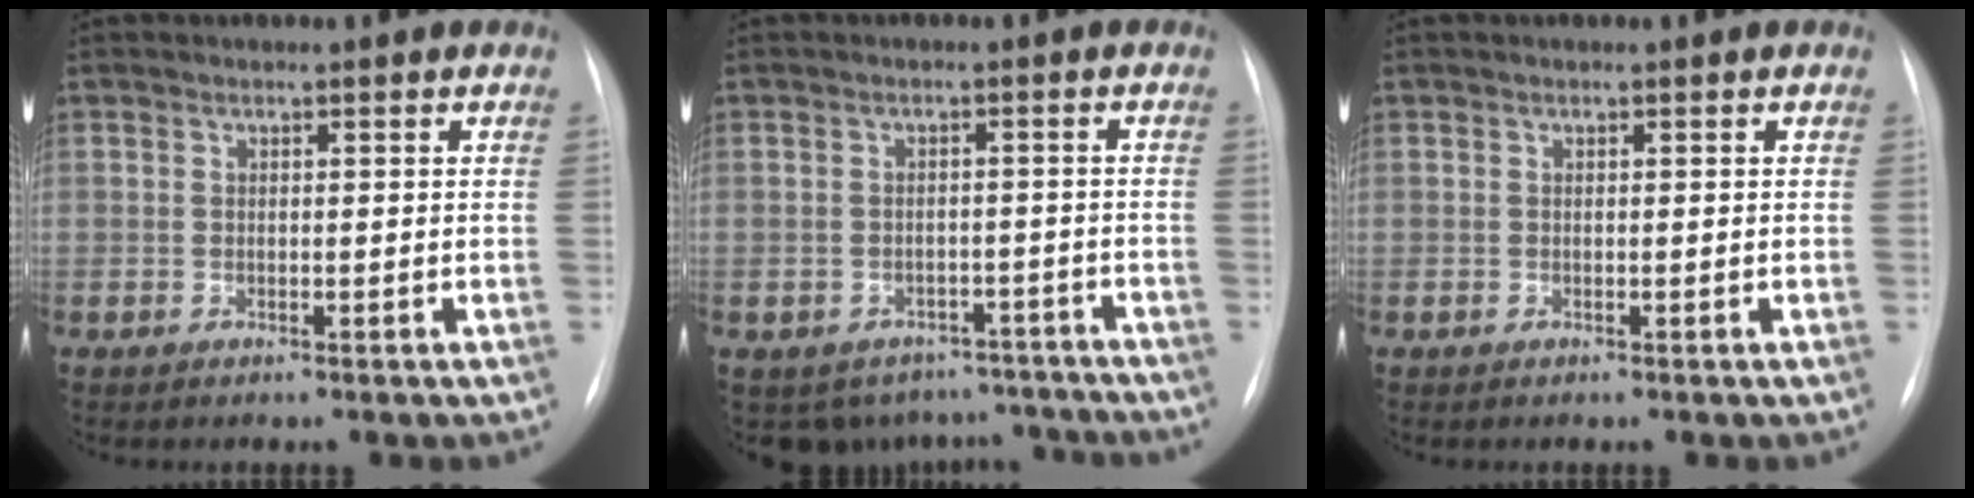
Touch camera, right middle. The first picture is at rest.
{"total": 9.4, "force": [-7.6, 5.4, 0.8], "torque": [-0.003, 0.021, -0.081]}
{"total": 0.0}